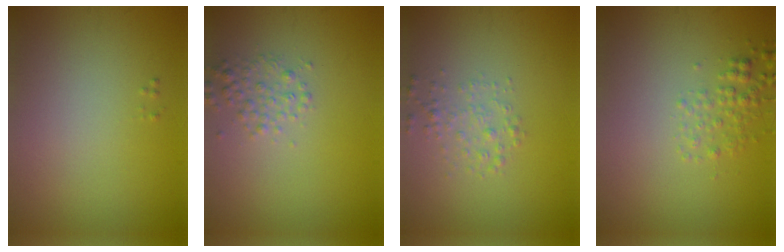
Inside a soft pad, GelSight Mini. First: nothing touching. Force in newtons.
{"total": 1.8, "press": 1.8, "slide": 0.0}
{"total": 1.7, "press": 1.7, "slide": 0.1}
{"total": 1.8, "press": 1.8, "slide": 0.1}